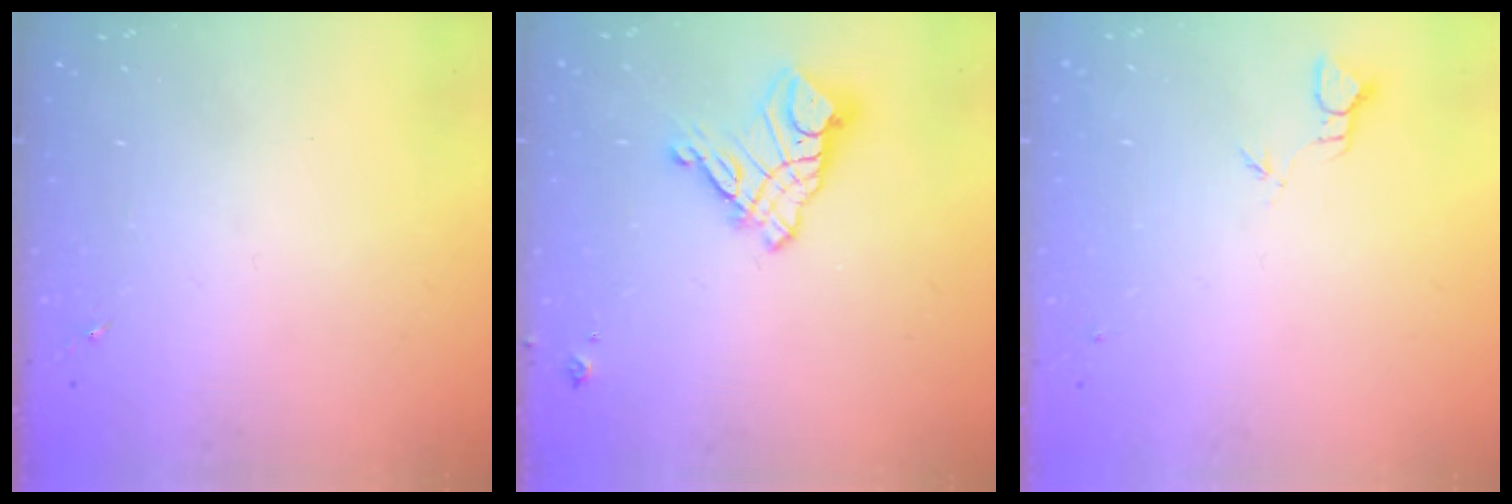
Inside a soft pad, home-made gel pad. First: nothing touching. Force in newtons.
{"total": 12.6, "press": 12.5, "slide": 1.1}
{"total": 2.0, "press": 2.0, "slide": 0.1}